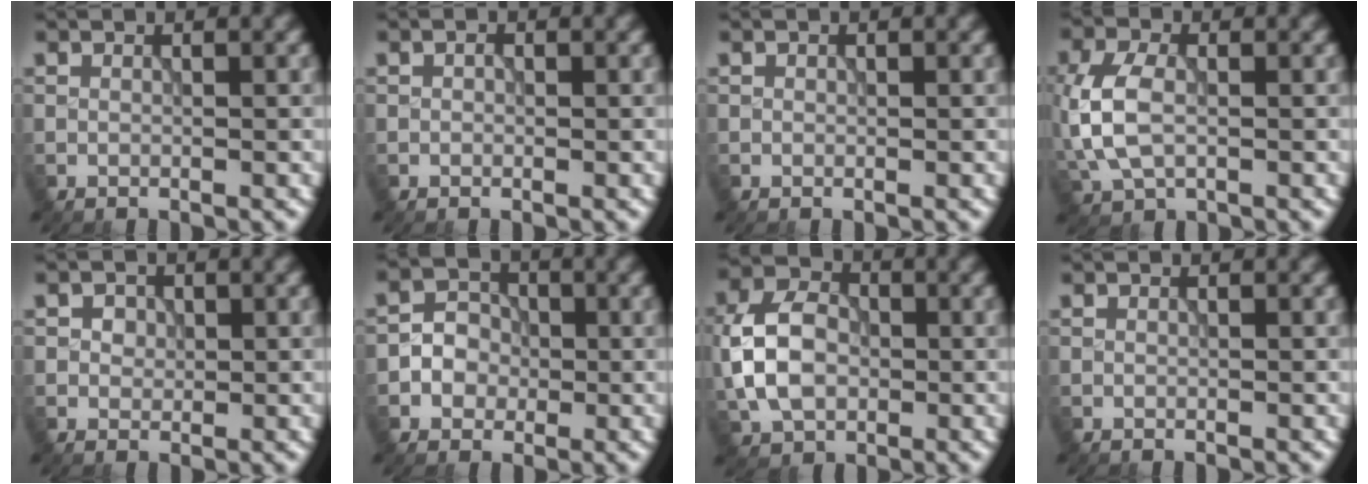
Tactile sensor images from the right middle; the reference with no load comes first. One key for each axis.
{"total": 0.5, "fx": 0.1, "fy": 0.4, "fz": 0.3, "tx": -0.002, "ty": -0.002, "tz": -0.001}
{"total": 0.0}
{"total": 5.5, "fx": -0.4, "fy": 3.6, "fz": 4.2, "tx": -0.115, "ty": 0.000, "tz": -0.012}
{"total": 1.5, "fx": 0.5, "fy": 1.3, "fz": 0.7, "tx": -0.010, "ty": 0.003, "tz": 0.003}
{"total": 2.8, "fx": -0.7, "fy": 2.5, "fz": 1.0, "tx": -0.001, "ty": 0.003, "tz": -0.020}
{"total": 6.9, "fx": -0.6, "fy": 5.1, "fz": 4.7, "tx": -0.104, "ty": 0.008, "tz": -0.022}
{"total": 0.0}